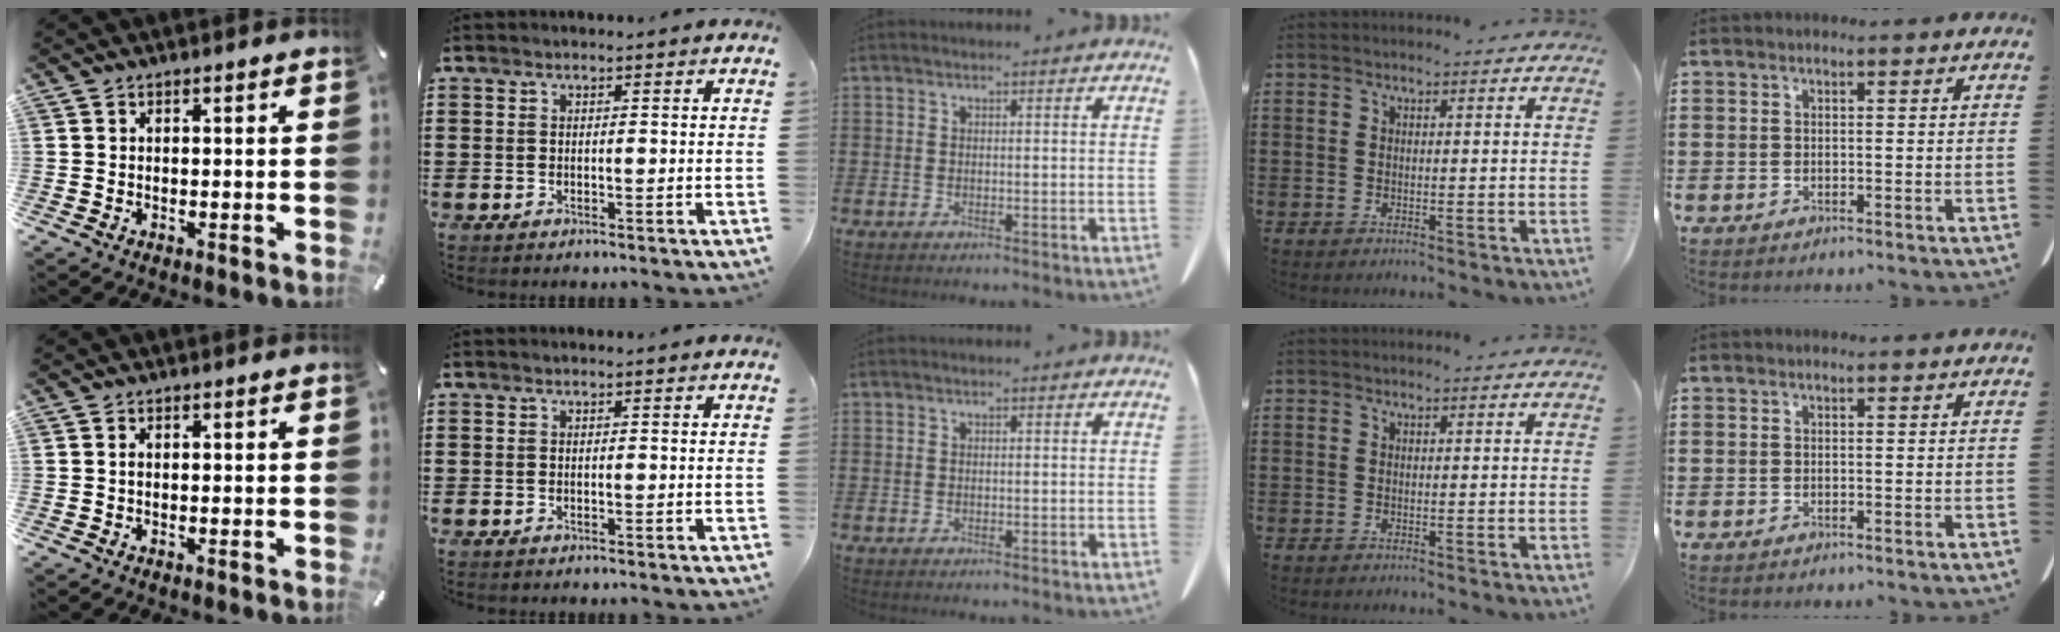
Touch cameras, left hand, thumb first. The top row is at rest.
{"thumb": {"total": 0.7, "force": [0.0, 0.3, 0.6], "torque": [-0.012, 0.001, -0.002]}}